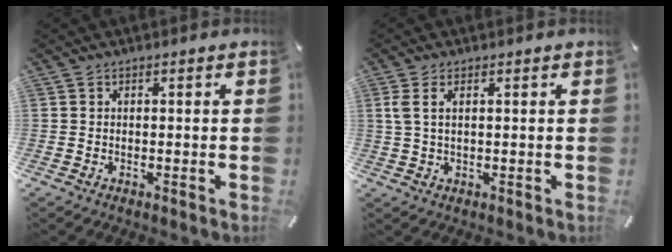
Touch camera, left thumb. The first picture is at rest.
{"total": 2.9, "force": [0.9, 1.1, 2.6], "torque": [-0.070, -0.003, 0.010]}